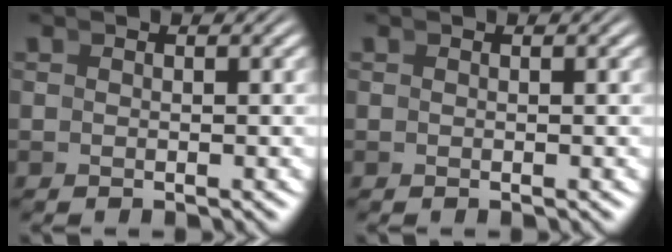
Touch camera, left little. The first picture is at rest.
{"total": 0.0}